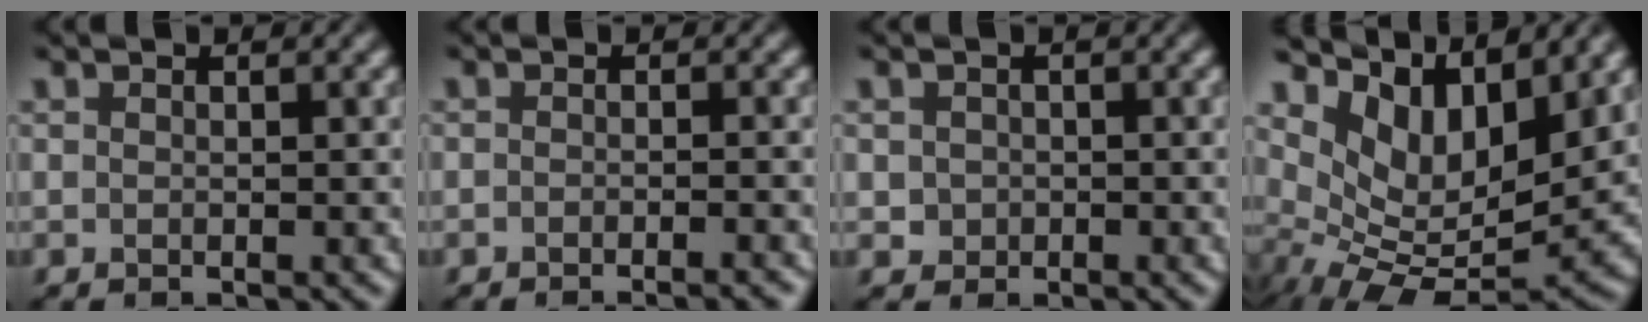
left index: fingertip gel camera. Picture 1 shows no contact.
{"total": 1.7, "force": [-1.3, 0.2, 1.1], "torque": [-0.005, -0.006, -0.026]}
{"total": 1.2, "force": [-0.3, 1.2, 0.3], "torque": [-0.008, -0.004, -0.004]}
{"total": 9.5, "force": [2.8, 4.7, 7.7], "torque": [-0.140, -0.011, 0.056]}